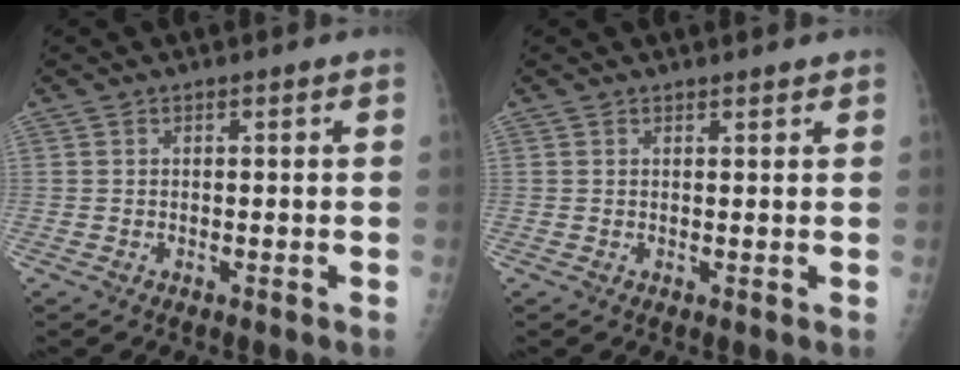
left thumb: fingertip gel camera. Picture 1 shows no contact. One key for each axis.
{"total": 1.0, "fx": 0.9, "fy": 0.3, "fz": 0.3, "tx": -0.003, "ty": -0.005, "tz": 0.012}